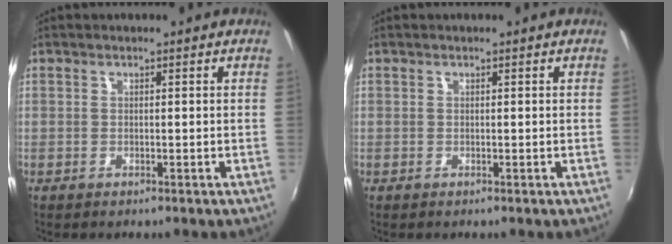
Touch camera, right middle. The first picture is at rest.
{"total": 0.0}